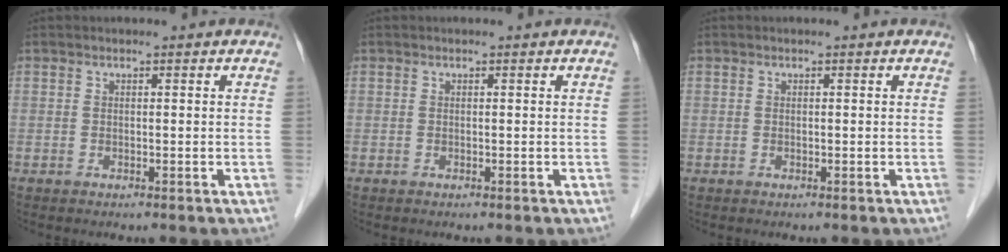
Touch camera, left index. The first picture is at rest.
{"total": 0.0}
{"total": 0.0}